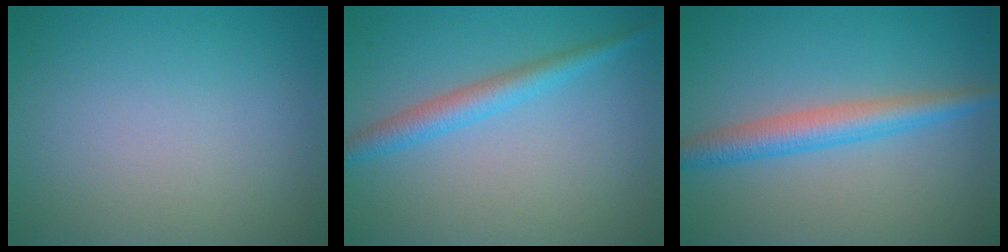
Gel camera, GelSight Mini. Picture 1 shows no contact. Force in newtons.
{"total": 2.7, "press": 2.7, "slide": 0.2}
{"total": 3.7, "press": 3.7, "slide": 0.0}